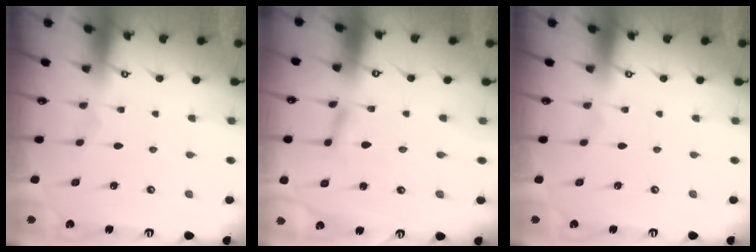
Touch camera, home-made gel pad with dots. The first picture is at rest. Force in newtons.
{"total": 2.7, "press": 2.6, "slide": 0.3}
{"total": 0.0}